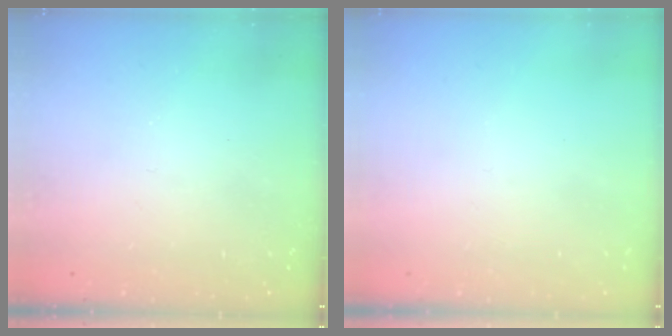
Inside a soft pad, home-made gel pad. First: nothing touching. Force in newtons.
{"total": 0.0}